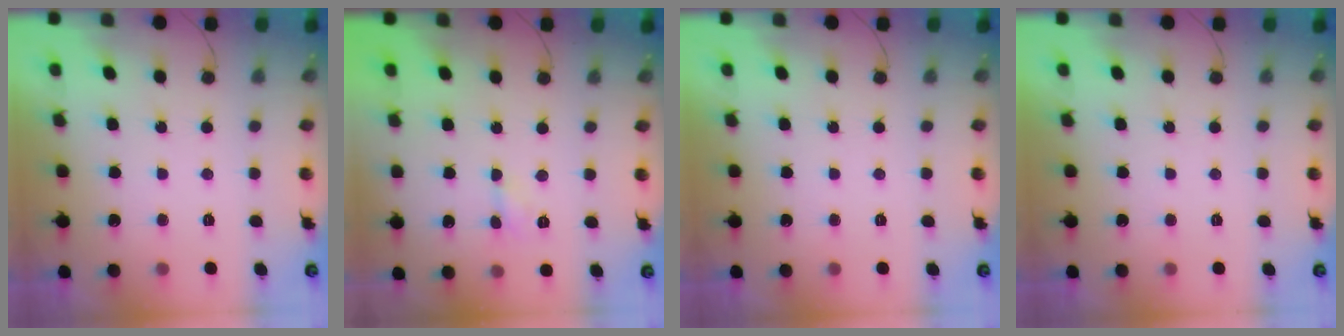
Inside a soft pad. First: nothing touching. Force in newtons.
{"total": 2.9, "press": 2.9, "slide": 0.3}
{"total": 0.0}
{"total": 0.0}